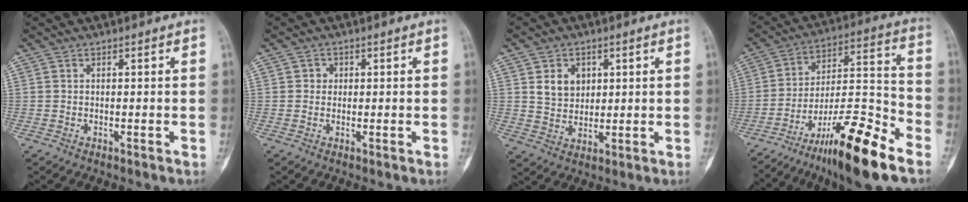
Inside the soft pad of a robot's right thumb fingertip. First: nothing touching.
{"total": 1.7, "force": [0.2, 1.6, 0.5], "torque": [0.004, 0.004, 0.000]}
{"total": 6.4, "force": [2.1, 5.1, 3.2], "torque": [-0.028, -0.012, 0.043]}
{"total": 19.2, "force": [-12.5, 3.4, 14.1], "torque": [-0.247, 0.079, -0.208]}